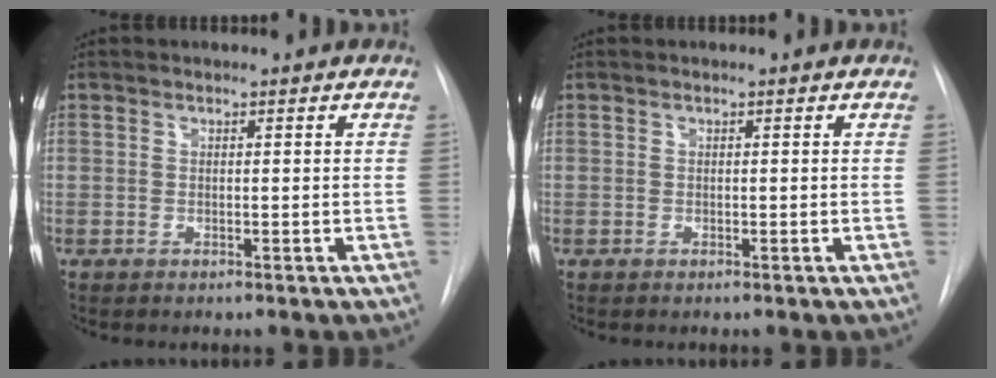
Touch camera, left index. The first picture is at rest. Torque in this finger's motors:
{"motor_torque": [0.09, -0.03, 0.02, 0.00]}